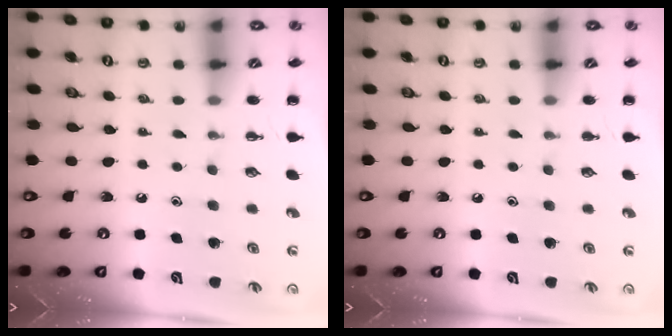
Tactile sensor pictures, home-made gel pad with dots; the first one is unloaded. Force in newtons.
{"total": 0.0}